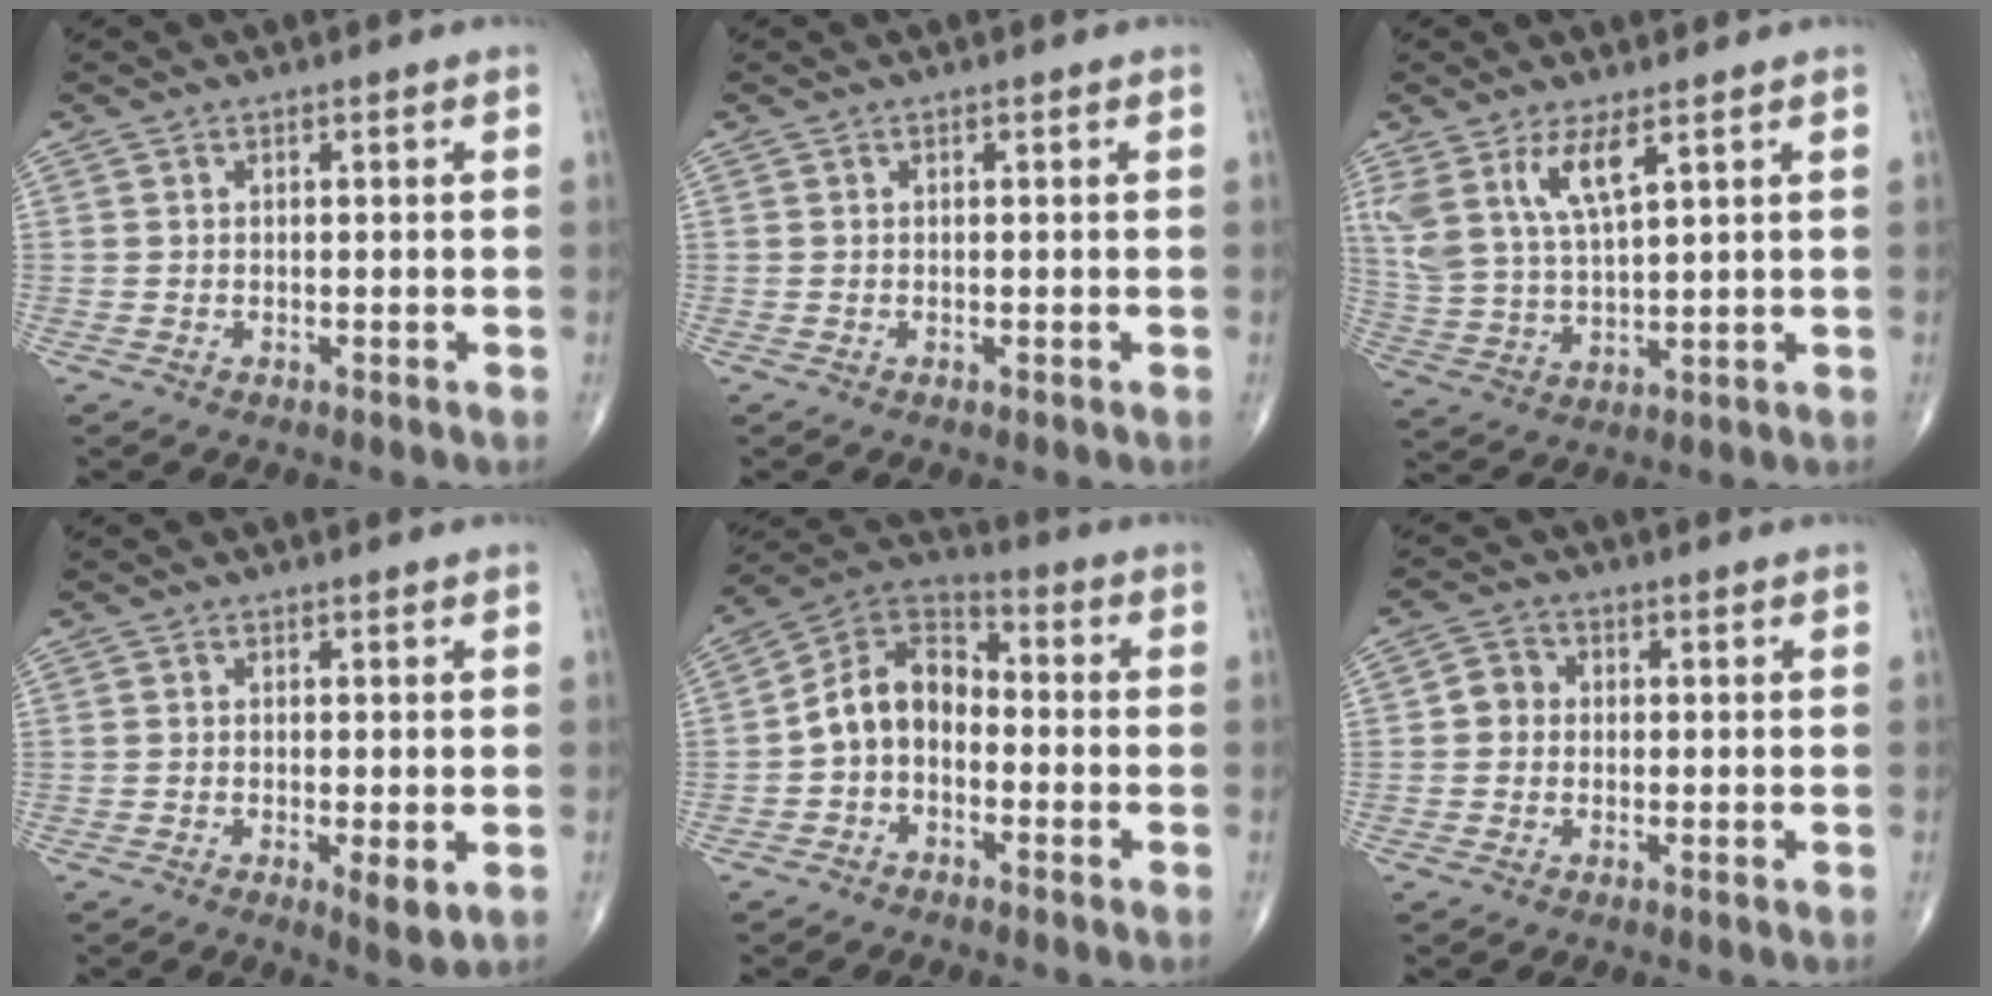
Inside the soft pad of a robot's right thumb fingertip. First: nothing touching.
{"total": 0.0}
{"total": 9.7, "force": [5.3, 3.1, 7.5], "torque": [-0.162, -0.020, 0.115]}
{"total": 3.7, "force": [-0.8, 1.0, 3.5], "torque": [-0.060, -0.013, -0.015]}
{"total": 10.0, "force": [-2.0, 7.2, 6.6], "torque": [-0.098, 0.041, -0.054]}
{"total": 3.3, "force": [-0.2, 3.0, 1.3], "torque": [-0.004, 0.008, -0.012]}